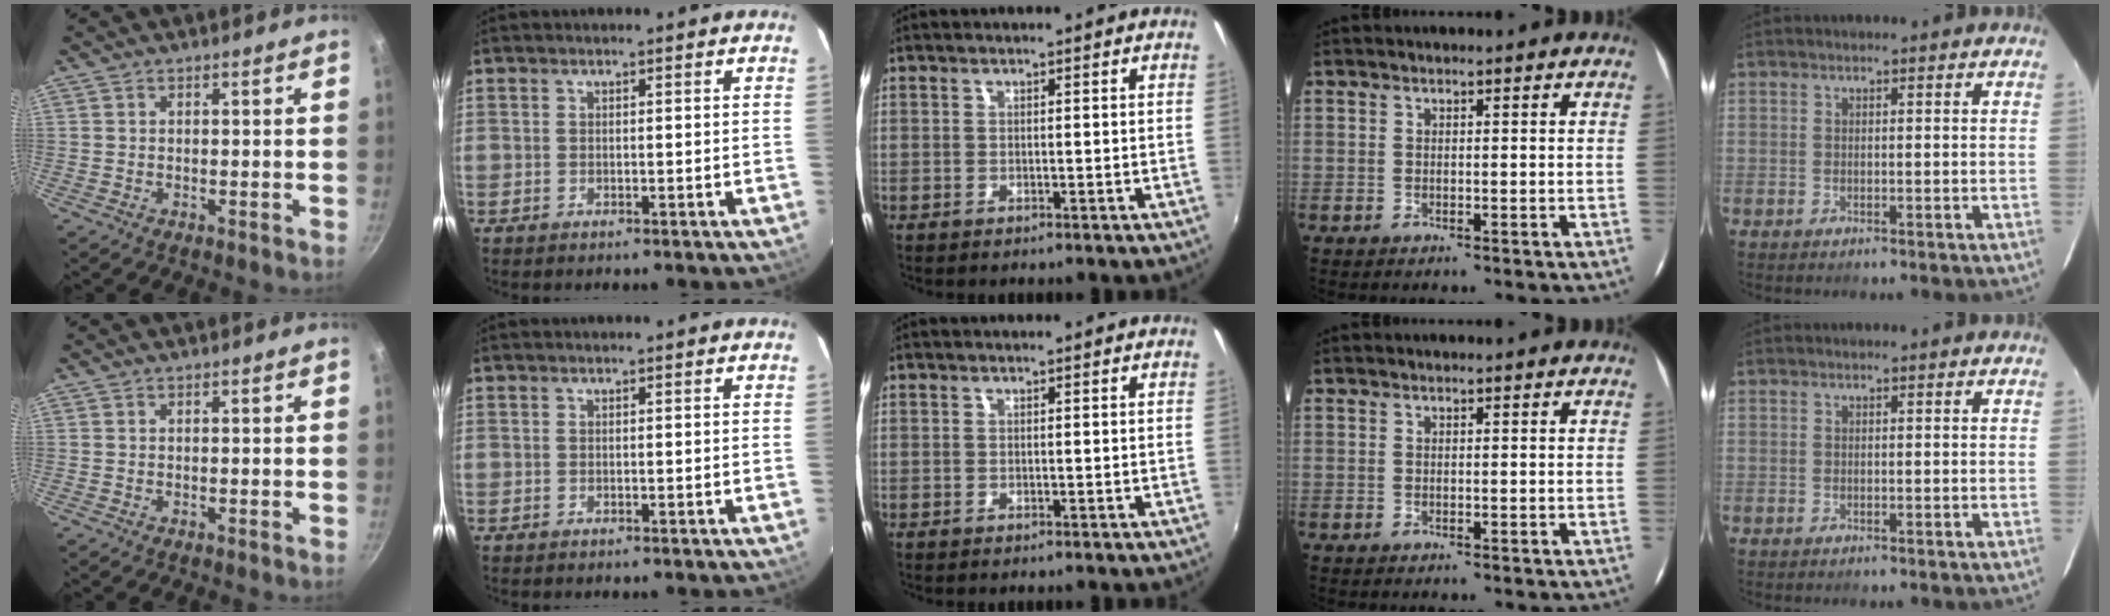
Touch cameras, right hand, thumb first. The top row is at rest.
{}